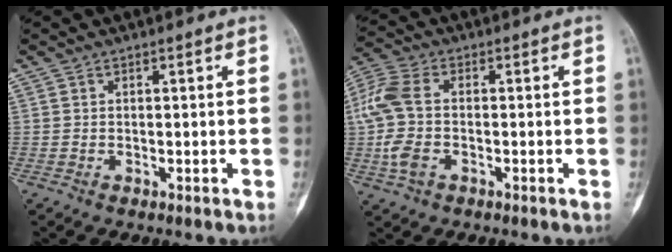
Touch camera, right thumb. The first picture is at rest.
{"total": 10.7, "force": [-0.9, 6.4, 8.5], "torque": [-0.214, 0.019, -0.023]}